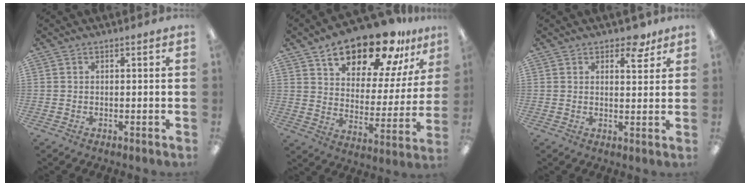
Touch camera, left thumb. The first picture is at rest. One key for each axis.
{"total": 19.4, "fx": 14.6, "fy": 8.3, "fz": 9.8, "tx": -0.154, "ty": -0.093, "tz": 0.247}
{"total": 6.1, "fx": 4.3, "fy": 2.9, "fz": 3.3, "tx": -0.027, "ty": -0.020, "tz": 0.069}